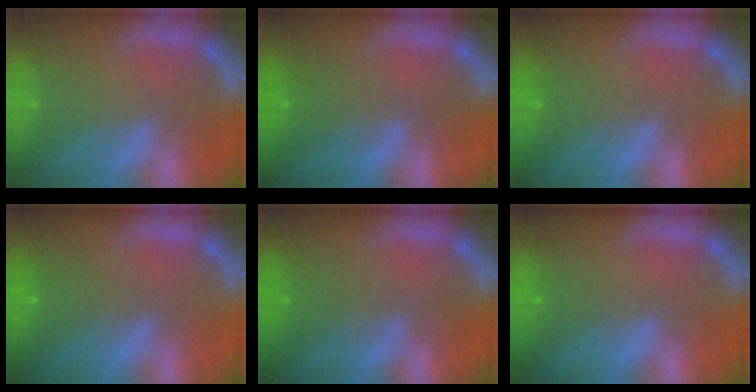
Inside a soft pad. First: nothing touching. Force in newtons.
{"total": 2.5}
{"total": 1.5}
{"total": 2.0}
{"total": 2.5}
{"total": 0.9}